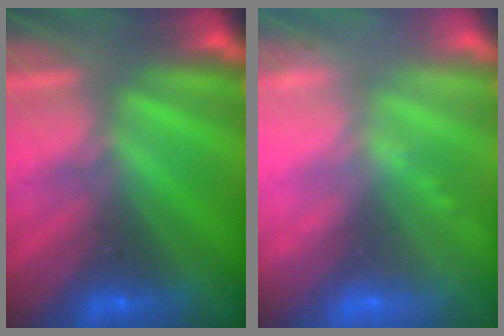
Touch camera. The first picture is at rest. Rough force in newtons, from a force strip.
{"total": 2.4}